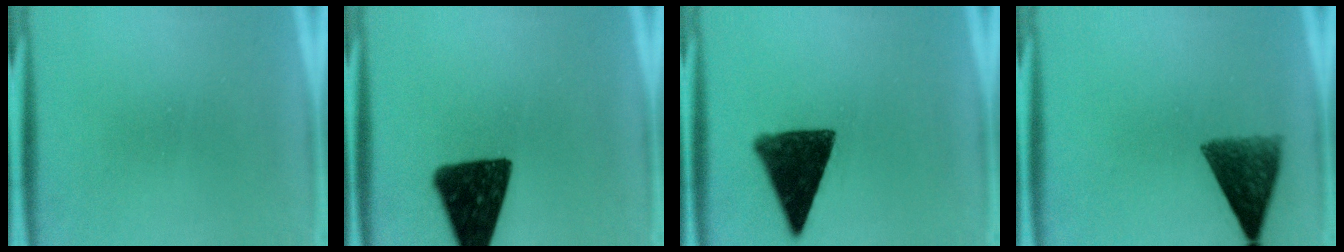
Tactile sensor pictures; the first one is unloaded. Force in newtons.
{"total": 15.2}
{"total": 11.4}
{"total": 9.0}